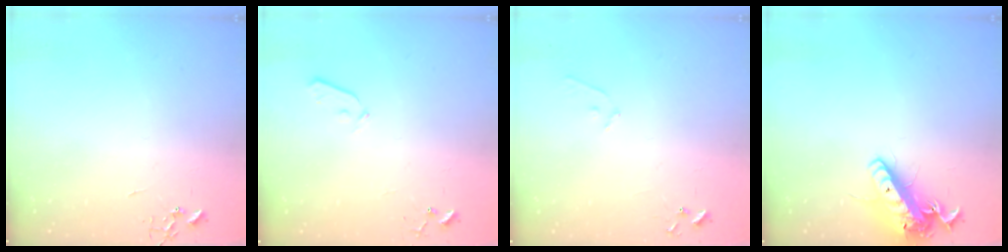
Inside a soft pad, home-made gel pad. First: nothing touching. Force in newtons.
{"total": 3.7, "press": 3.6, "slide": 0.6}
{"total": 5.3, "press": 5.3, "slide": 0.4}
{"total": 15.0, "press": 14.7, "slide": 3.1}